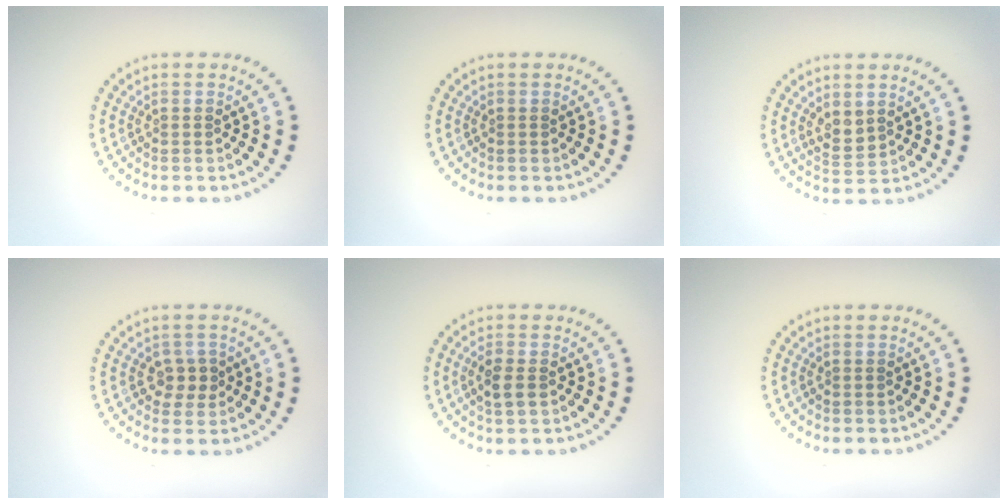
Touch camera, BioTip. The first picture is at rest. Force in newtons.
{"total": 0.0}
{"total": 2.1, "press": 1.9, "slide": 1.0}
{"total": 2.0, "press": 1.9, "slide": 0.7}
{"total": 1.9, "press": 1.8, "slide": 0.6}
{"total": 0.0}